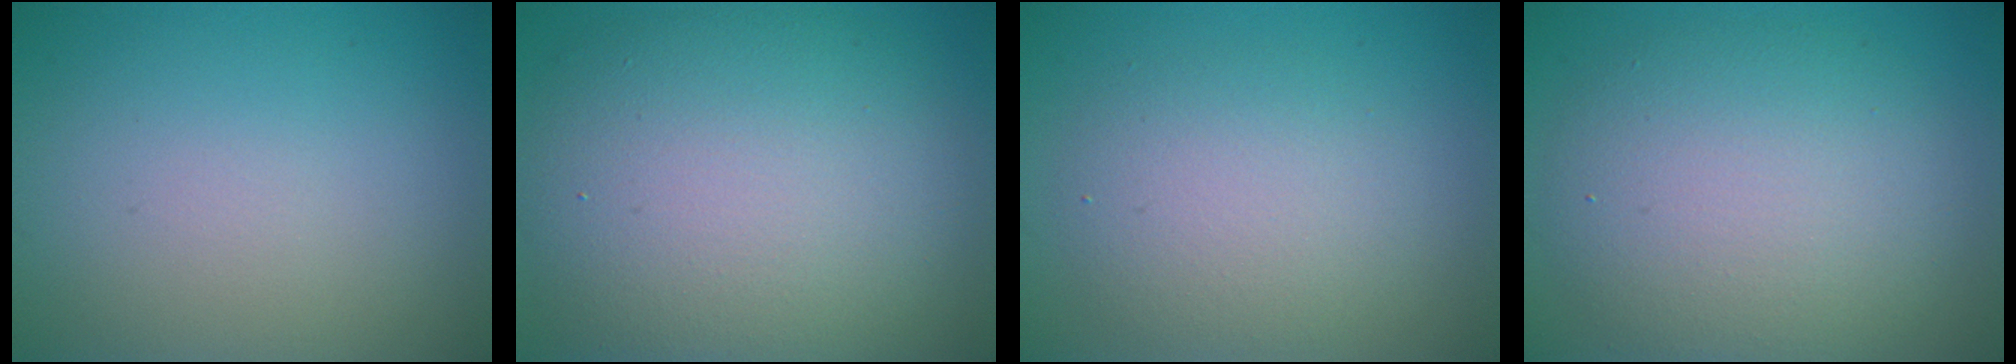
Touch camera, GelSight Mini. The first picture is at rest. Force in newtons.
{"total": 11.8, "press": 11.7, "slide": 1.0}
{"total": 2.6, "press": 2.6, "slide": 0.3}
{"total": 7.8, "press": 7.8, "slide": 0.2}